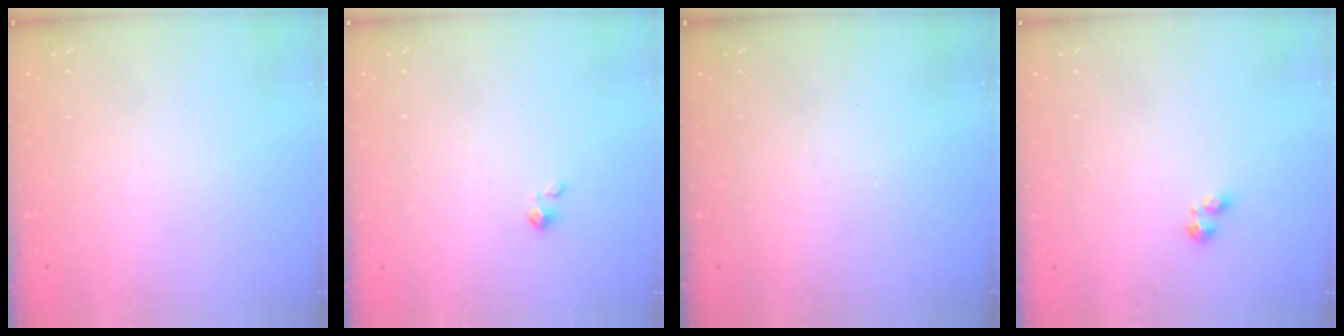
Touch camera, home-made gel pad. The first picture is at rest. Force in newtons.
{"total": 1.6, "press": 1.6, "slide": 0.2}
{"total": 0.0}
{"total": 2.0, "press": 2.0, "slide": 0.2}